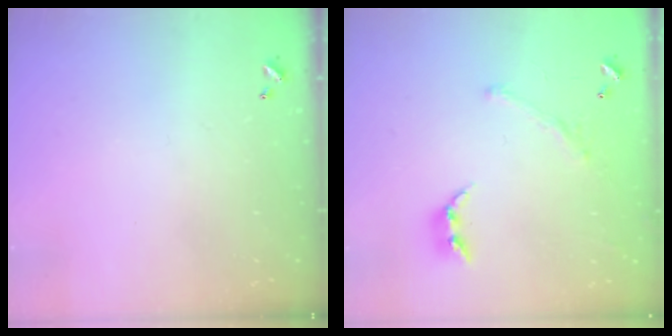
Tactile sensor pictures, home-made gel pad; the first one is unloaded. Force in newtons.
{"total": 1.5, "press": 1.0, "slide": 1.2}